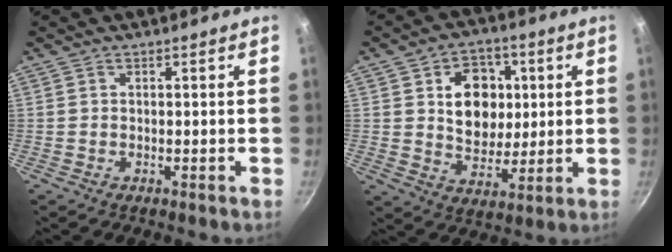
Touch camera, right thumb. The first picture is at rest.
{"total": 12.8, "force": [2.7, 9.8, 7.8], "torque": [-0.073, -0.014, 0.044]}